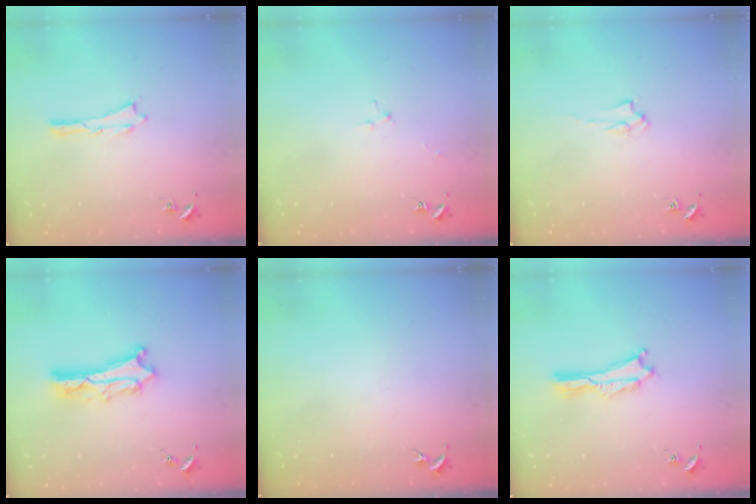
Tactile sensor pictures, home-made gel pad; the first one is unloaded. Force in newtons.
{"total": 2.5, "press": 2.5, "slide": 0.3}
{"total": 1.6, "press": 1.6, "slide": 0.2}
{"total": 6.1, "press": 6.1, "slide": 0.5}
{"total": 0.0}
{"total": 0.6, "press": 0.5, "slide": 0.2}